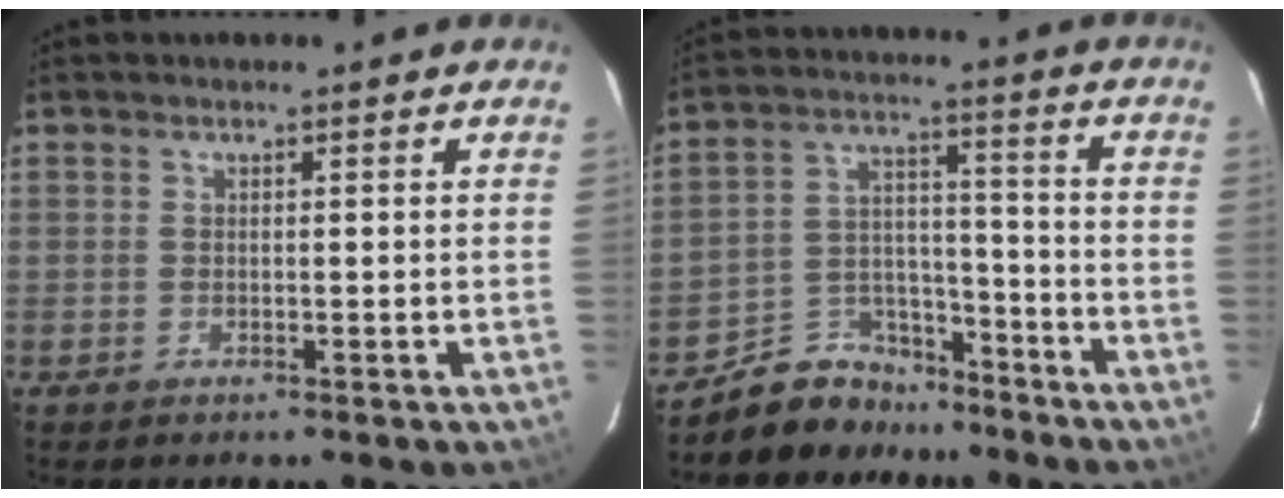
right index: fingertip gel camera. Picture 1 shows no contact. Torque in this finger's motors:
{"motor_torque": [-0.90, -0.86, -0.84, -0.17]}